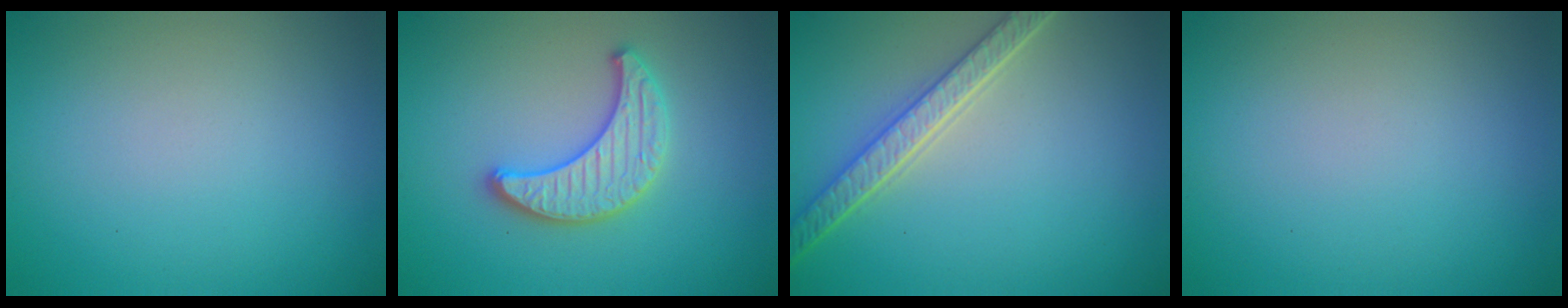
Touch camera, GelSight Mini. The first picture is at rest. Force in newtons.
{"total": 3.3, "press": 3.3, "slide": 0.4}
{"total": 4.1, "press": 3.4, "slide": 2.2}
{"total": 0.0}